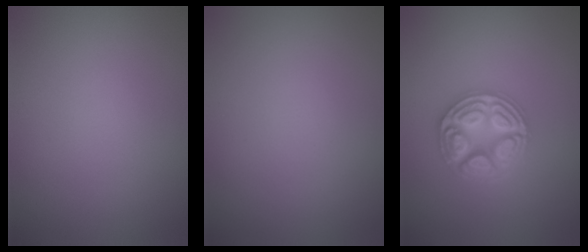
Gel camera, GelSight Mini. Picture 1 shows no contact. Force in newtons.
{"total": 0.0}
{"total": 4.9, "press": 4.8, "slide": 0.7}